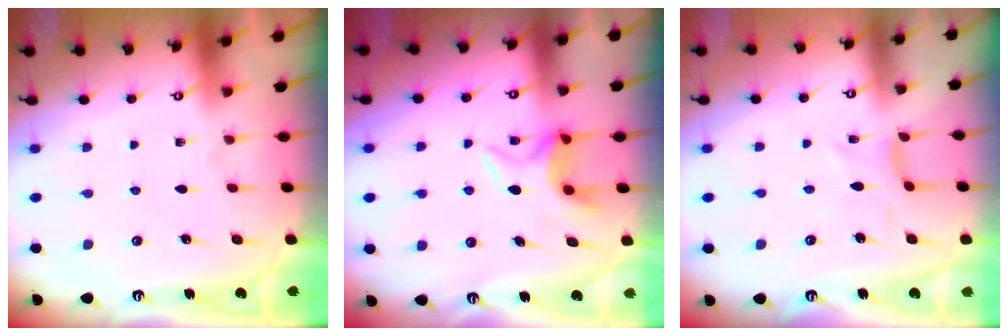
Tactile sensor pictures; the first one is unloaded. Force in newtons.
{"total": 6.8, "press": 6.8, "slide": 0.1}
{"total": 1.1, "press": 1.0, "slide": 0.4}